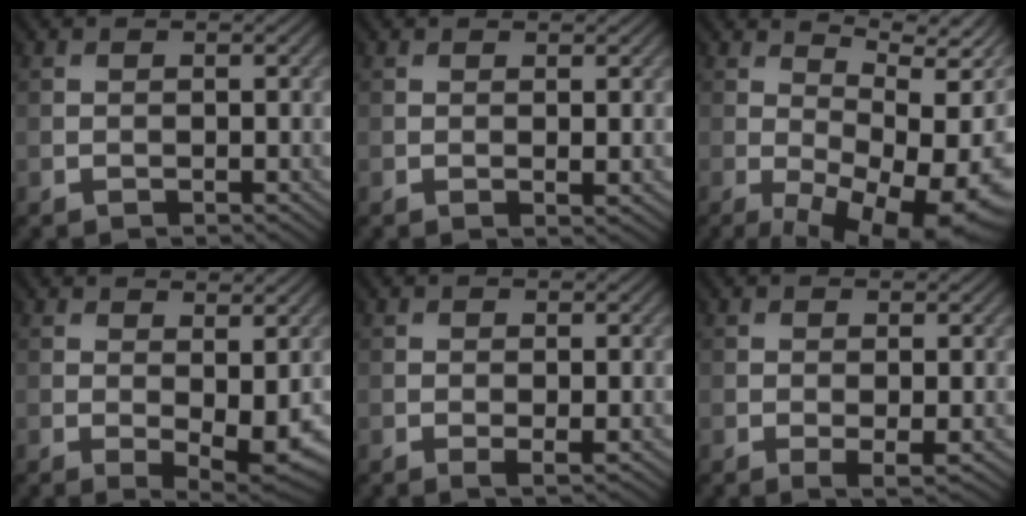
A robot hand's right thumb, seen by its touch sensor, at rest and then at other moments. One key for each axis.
{"total": 1.2, "fx": 0.4, "fy": 0.3, "fz": 1.1, "tx": -0.024, "ty": -0.003, "tz": 0.008}
{"total": 15.2, "fx": -4.1, "fy": 5.7, "fz": 13.5, "tx": -0.155, "ty": -0.004, "tz": -0.031}
{"total": 5.5, "fx": 0.7, "fy": 2.1, "fz": 5.0, "tx": -0.076, "ty": -0.010, "tz": 0.023}
{"total": 1.5, "fx": 0.0, "fy": 0.6, "fz": 1.3, "tx": -0.028, "ty": -0.003, "tz": 0.003}
{"total": 2.3, "fx": -0.1, "fy": 0.9, "fz": 2.1, "tx": -0.043, "ty": -0.006, "tz": 0.003}